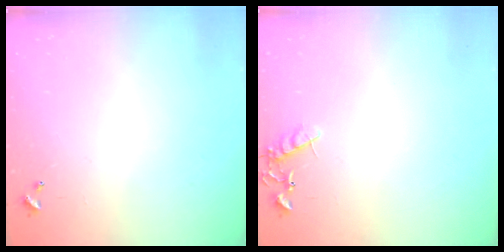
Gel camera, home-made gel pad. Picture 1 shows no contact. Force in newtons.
{"total": 8.1, "press": 8.1, "slide": 0.3}